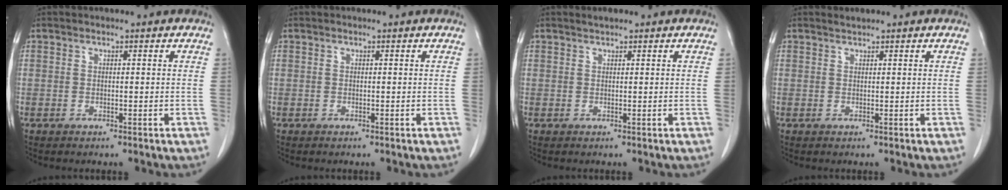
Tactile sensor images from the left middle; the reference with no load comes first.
{"total": 0.0}
{"total": 0.9, "force": [0.8, 0.1, 0.4], "torque": [-0.015, 0.005, 0.017]}
{"total": 0.7, "force": [0.6, -0.1, 0.0], "torque": [-0.009, 0.001, 0.015]}